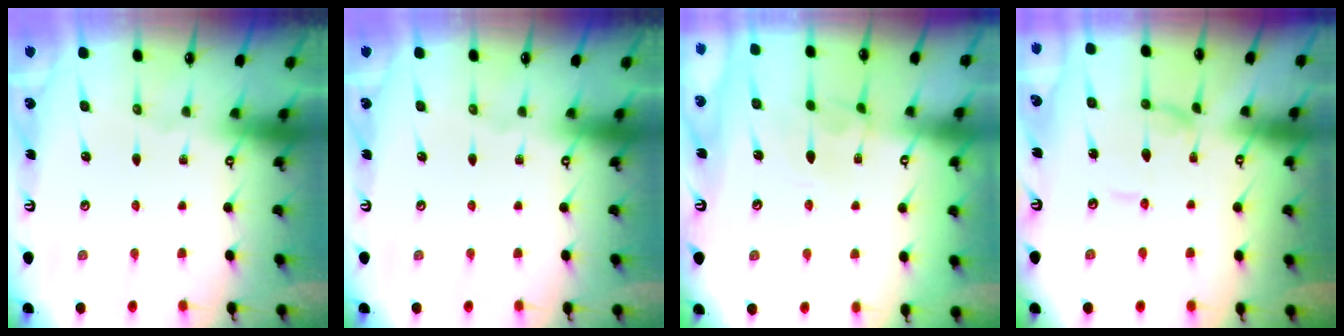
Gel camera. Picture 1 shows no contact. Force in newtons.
{"total": 0.0}
{"total": 3.0, "press": 3.0, "slide": 0.3}
{"total": 0.0}